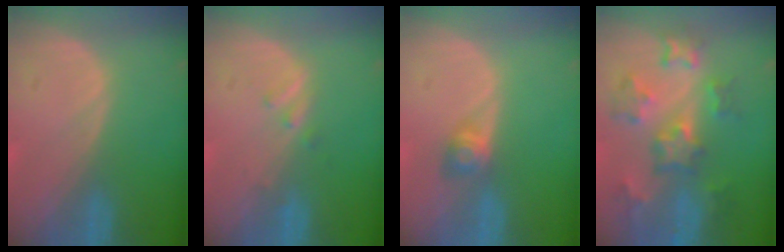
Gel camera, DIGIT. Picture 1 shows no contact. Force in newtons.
{"total": 1.4, "press": 1.4, "slide": 0.2}
{"total": 2.7, "press": 2.5, "slide": 1.1}
{"total": 8.7, "press": 7.8, "slide": 3.8}